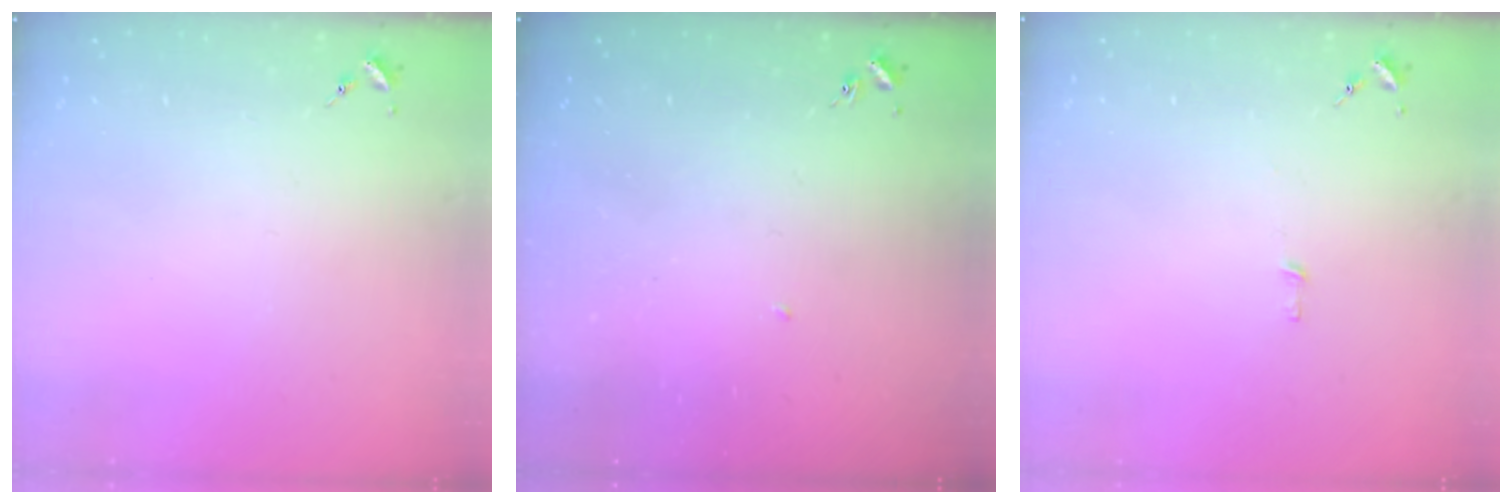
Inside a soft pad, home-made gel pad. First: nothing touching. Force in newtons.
{"total": 1.4, "press": 1.3, "slide": 0.1}
{"total": 2.6, "press": 2.6, "slide": 0.2}